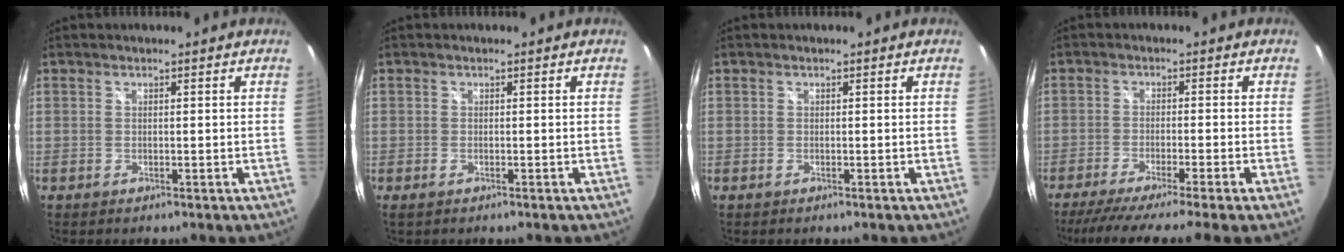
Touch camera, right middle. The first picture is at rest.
{"total": 0.8, "force": [-0.5, 0.2, 0.6], "torque": [-0.012, -0.003, -0.010]}
{"total": 0.0}
{"total": 9.1, "force": [-7.6, -2.0, 4.6], "torque": [-0.093, -0.038, -0.124]}